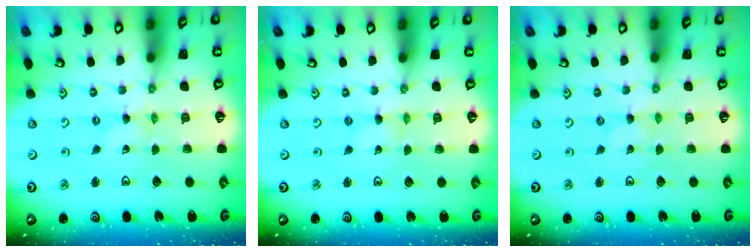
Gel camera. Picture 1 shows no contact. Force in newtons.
{"total": 0.6, "press": 0.6, "slide": 0.1}
{"total": 0.0}